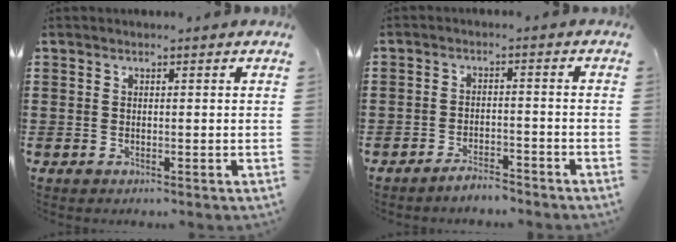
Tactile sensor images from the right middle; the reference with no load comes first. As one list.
[{"total": 3.1, "force": [-3.0, 0.5, 0.4], "torque": [-0.010, 0.005, -0.062]}]